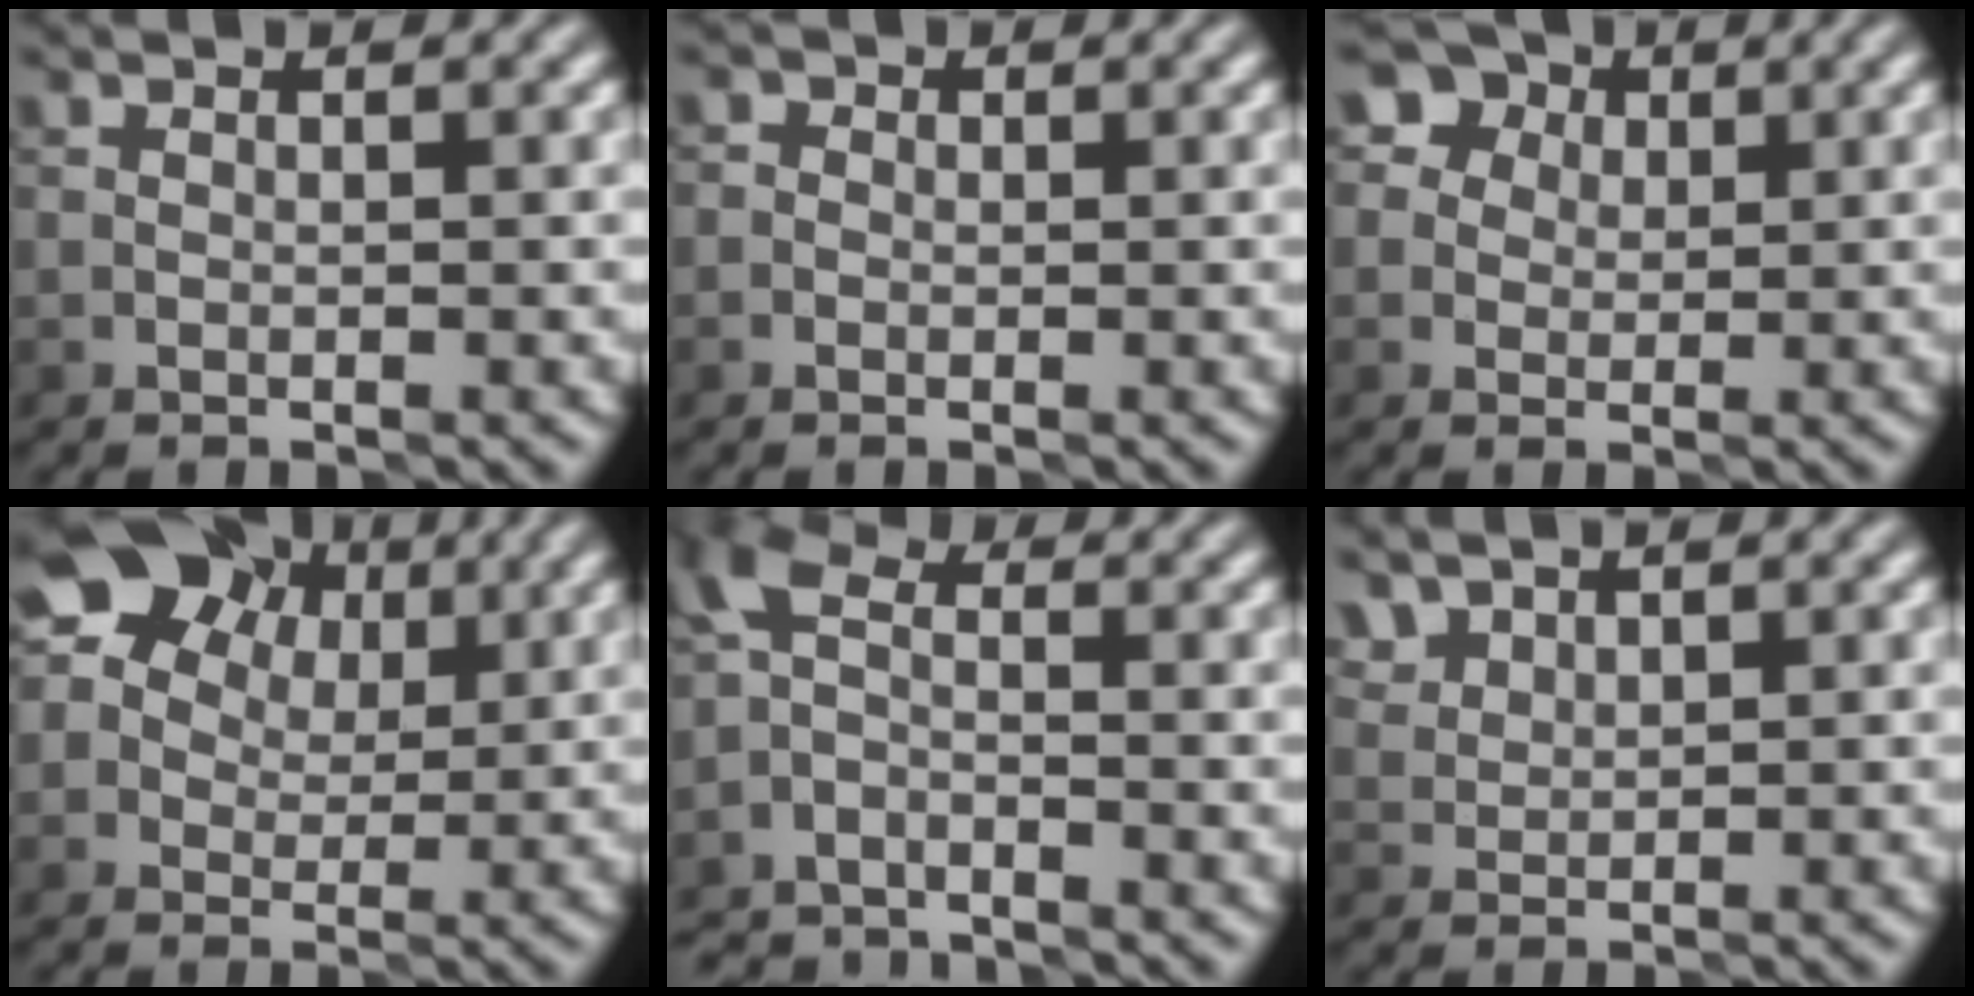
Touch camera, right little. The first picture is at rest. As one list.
[{"total": 1.1, "force": [0.3, 1.0, 0.5], "torque": [0.001, -0.004, -0.013]}, {"total": 4.6, "force": [2.4, 3.6, 1.5], "torque": [-0.018, 0.008, 0.025]}, {"total": 10.1, "force": [4.6, 7.7, 4.6], "torque": [-0.062, 0.030, 0.064]}, {"total": 4.5, "force": [-3.5, 2.1, 1.9], "torque": [-0.042, -0.002, -0.080]}, {"total": 2.2, "force": [1.8, 1.2, 0.6], "torque": [-0.021, 0.002, 0.046]}]